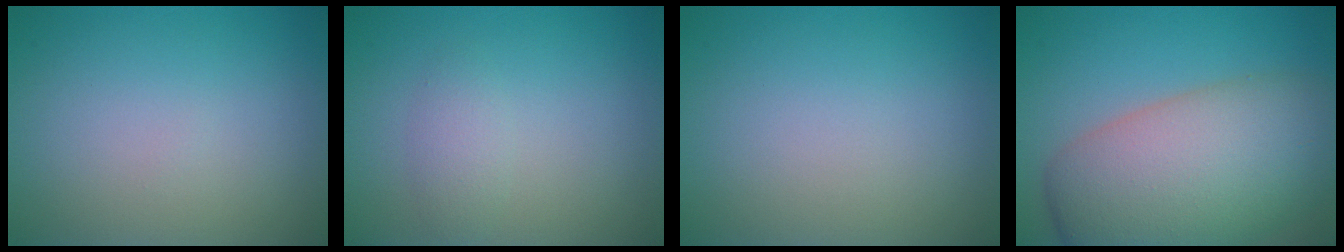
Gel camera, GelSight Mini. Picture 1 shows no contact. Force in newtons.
{"total": 1.5, "press": 1.5, "slide": 0.0}
{"total": 0.0}
{"total": 11.8, "press": 11.8, "slide": 0.5}